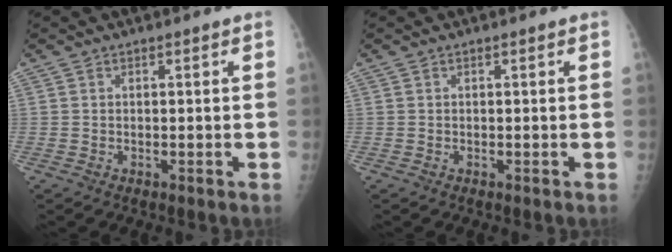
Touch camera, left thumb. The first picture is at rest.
{"total": 0.0}